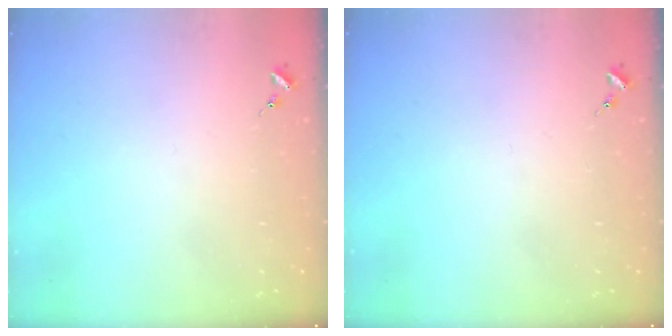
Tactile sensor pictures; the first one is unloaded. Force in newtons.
{"total": 0.0}